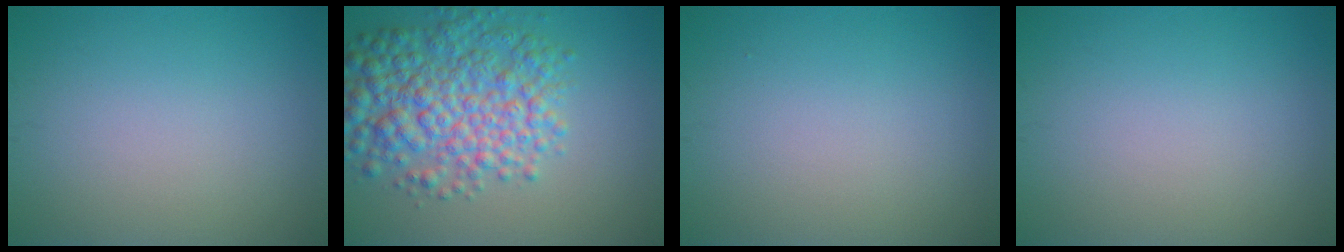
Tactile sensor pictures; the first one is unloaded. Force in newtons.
{"total": 7.7, "press": 7.7, "slide": 0.1}
{"total": 0.0}
{"total": 0.0}